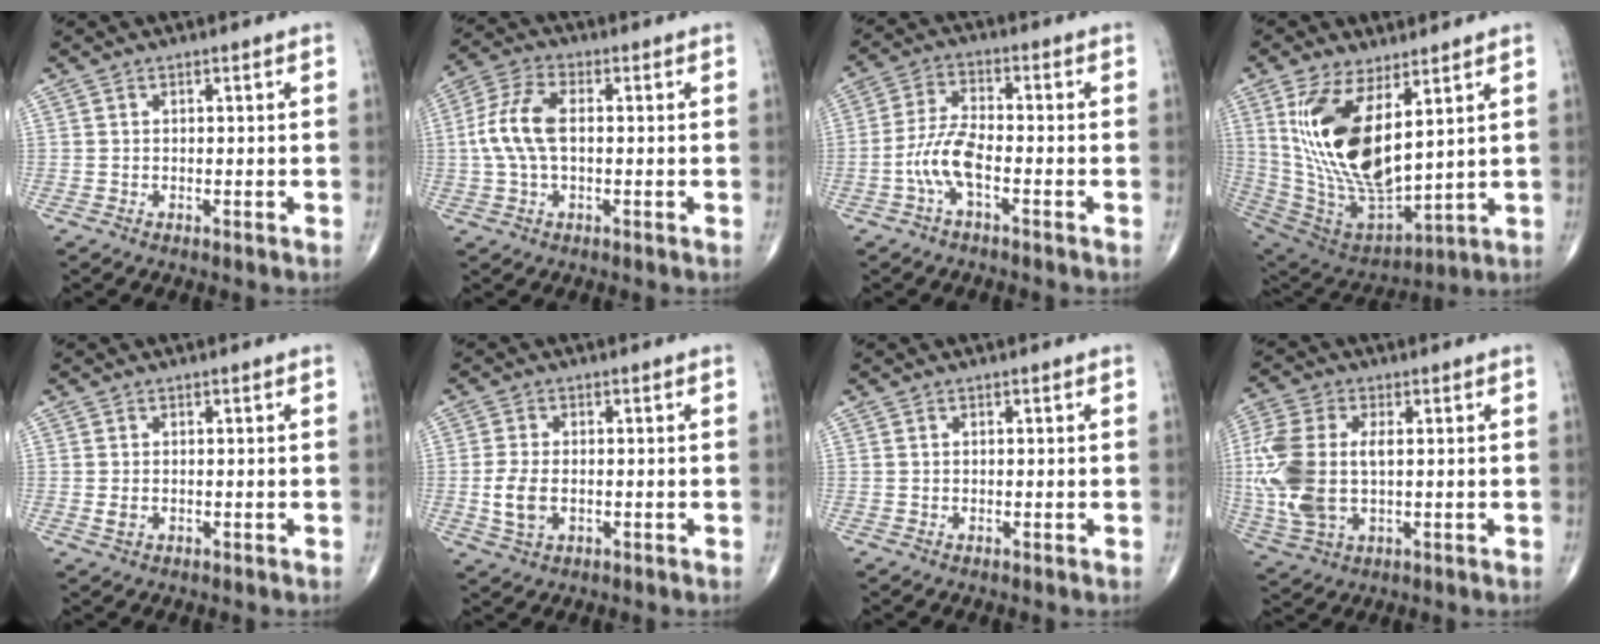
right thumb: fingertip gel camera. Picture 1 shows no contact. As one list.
[{"total": 8.8, "force": [0.2, 4.6, 7.6], "torque": [-0.173, 0.022, 0.001]}, {"total": 6.8, "force": [-2.6, 2.2, 5.9], "torque": [-0.132, 0.024, -0.055]}, {"total": 20.5, "force": [6.4, 9.1, 17.2], "torque": [-0.330, -0.038, 0.142]}, {"total": 1.5, "force": [-0.2, 1.0, 1.1], "torque": [-0.024, 0.000, -0.003]}, {"total": 5.2, "force": [-0.8, 3.2, 4.1], "torque": [-0.088, 0.000, -0.013]}, {"total": 0.0}, {"total": 14.6, "force": [0.3, 8.4, 11.9], "torque": [-0.299, -0.001, 0.009]}]